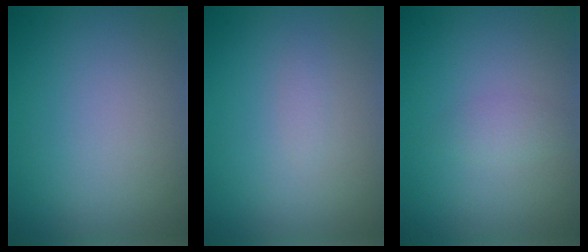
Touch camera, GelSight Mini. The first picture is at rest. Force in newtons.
{"total": 0.6, "press": 0.6, "slide": 0.0}
{"total": 1.2, "press": 1.2, "slide": 0.0}